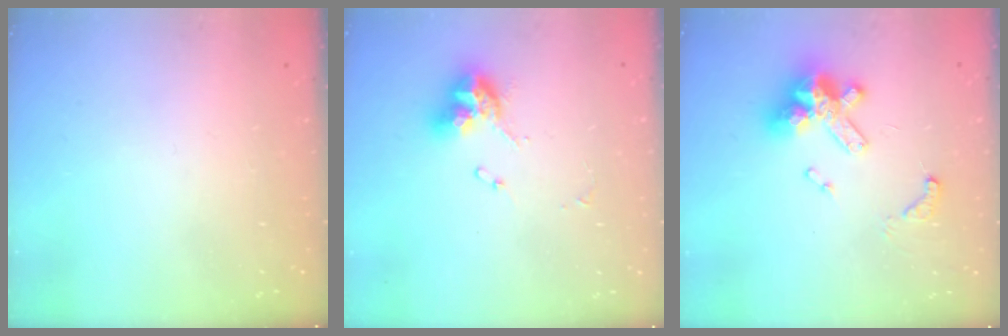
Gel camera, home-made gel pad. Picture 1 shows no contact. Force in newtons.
{"total": 10.4, "press": 10.4, "slide": 1.2}
{"total": 14.2, "press": 14.1, "slide": 2.1}